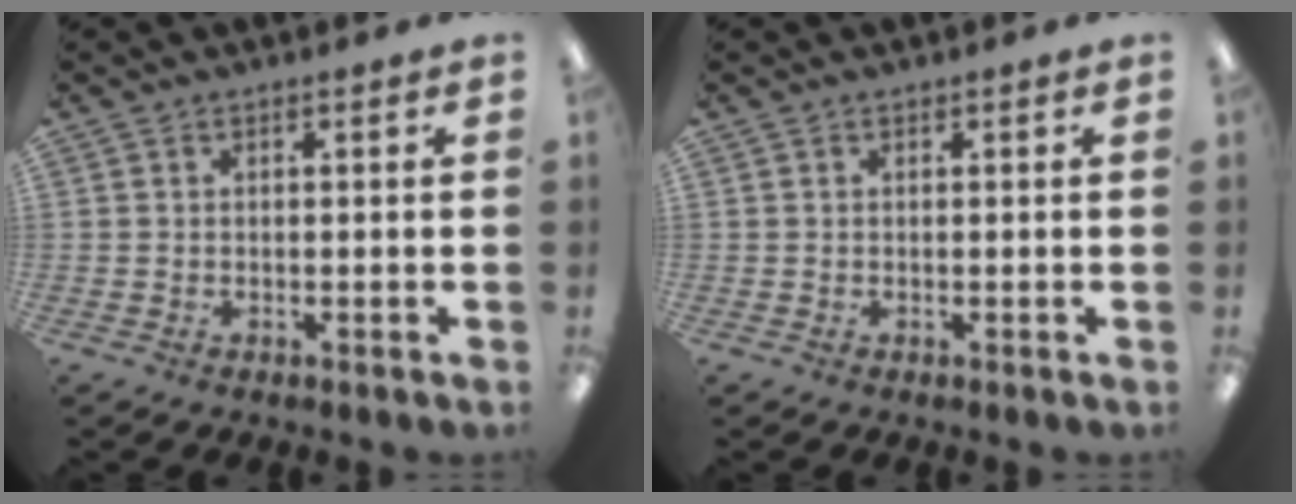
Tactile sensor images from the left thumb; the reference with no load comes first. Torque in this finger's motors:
{"motor_torque": [0.00, 0.00, -0.01, -0.01, 0.00]}